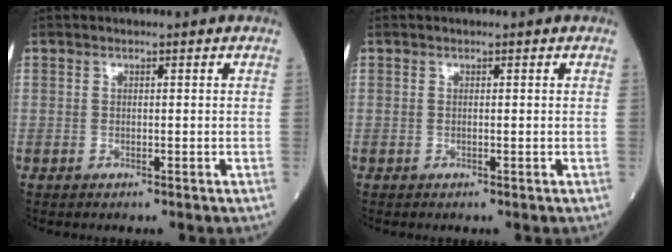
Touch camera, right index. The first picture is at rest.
{"total": 0.0}